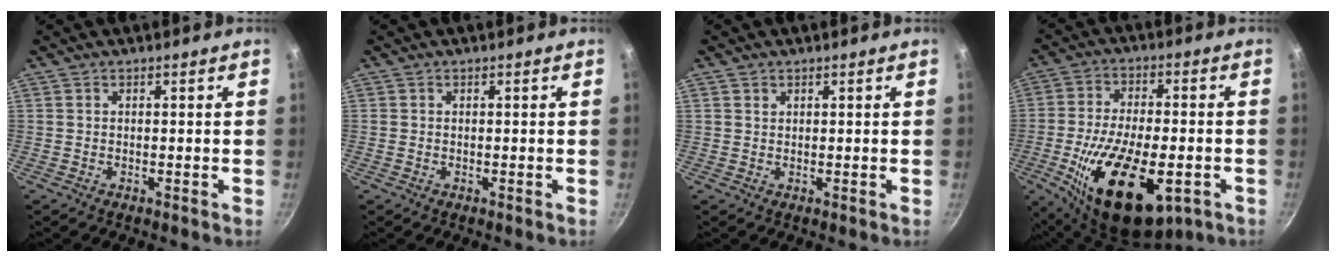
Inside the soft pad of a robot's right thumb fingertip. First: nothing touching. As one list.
[{"total": 0.0}, {"total": 0.8, "force": [0.5, 0.6, 0.2], "torque": [-0.004, 0.000, 0.009]}, {"total": 21.3, "force": [-6.9, 10.3, 17.3], "torque": [-0.287, 0.010, -0.104]}]